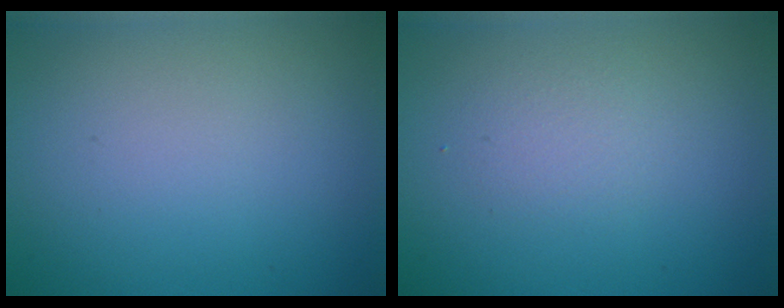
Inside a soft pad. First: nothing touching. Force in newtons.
{"total": 1.3, "press": 1.3, "slide": 0.1}